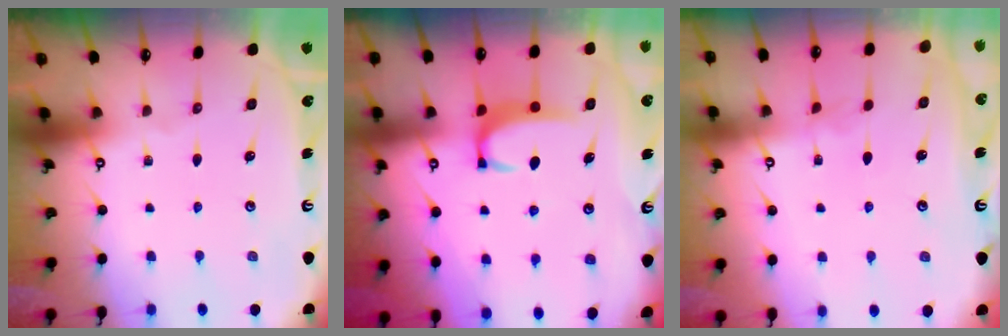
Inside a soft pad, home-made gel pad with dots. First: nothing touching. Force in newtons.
{"total": 2.6, "press": 2.6, "slide": 0.4}
{"total": 2.3, "press": 2.3, "slide": 0.4}